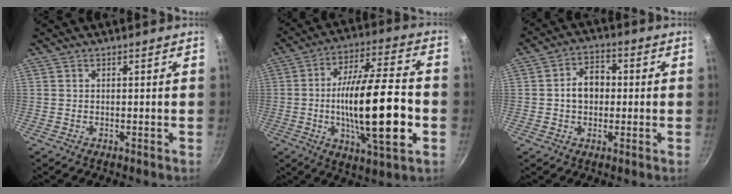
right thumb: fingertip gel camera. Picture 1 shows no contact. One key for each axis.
{"total": 22.1, "fx": -3.7, "fy": 6.5, "fz": 20.8, "tx": -0.335, "ty": 0.025, "tz": -0.061}
{"total": 7.1, "fx": 0.0, "fy": 5.4, "fz": 4.6, "tx": -0.041, "ty": 0.020, "tz": -0.006}